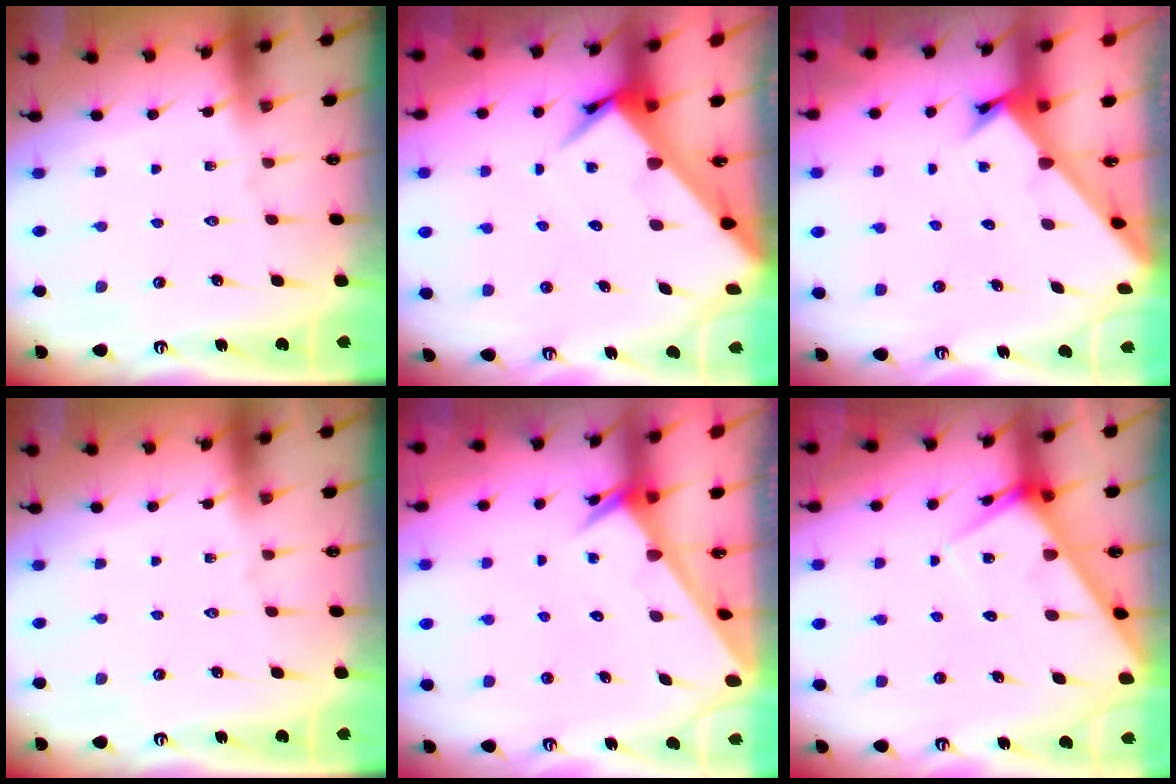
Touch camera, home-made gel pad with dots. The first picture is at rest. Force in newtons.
{"total": 6.0, "press": 6.0, "slide": 0.5}
{"total": 2.5, "press": 2.5, "slide": 0.2}
{"total": 0.0}
{"total": 2.5, "press": 2.5, "slide": 0.1}
{"total": 5.7, "press": 5.6, "slide": 0.6}